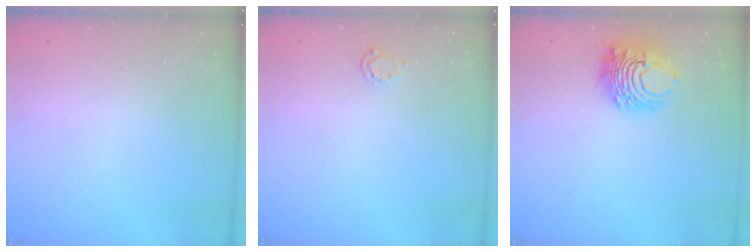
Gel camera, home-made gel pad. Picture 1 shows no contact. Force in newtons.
{"total": 2.7, "press": 2.7, "slide": 0.4}
{"total": 8.4, "press": 8.3, "slide": 1.2}